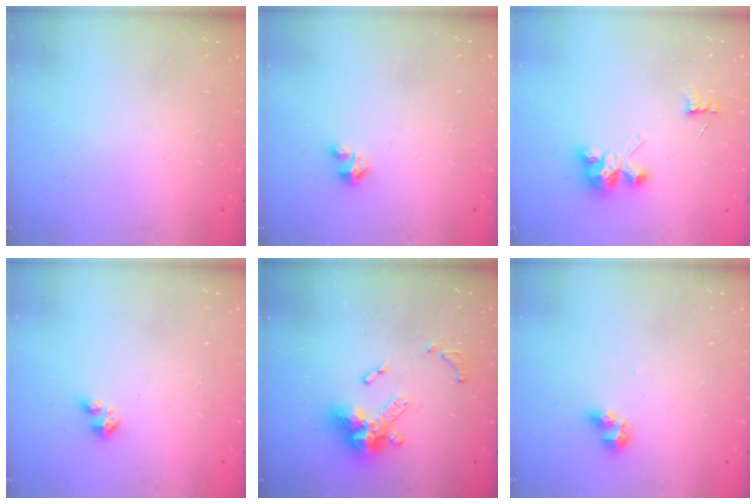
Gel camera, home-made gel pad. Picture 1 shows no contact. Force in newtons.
{"total": 1.6, "press": 1.6, "slide": 0.1}
{"total": 3.6, "press": 3.6, "slide": 0.0}
{"total": 2.1, "press": 2.1, "slide": 0.2}
{"total": 14.7, "press": 14.6, "slide": 1.6}
{"total": 5.4, "press": 5.3, "slide": 1.1}